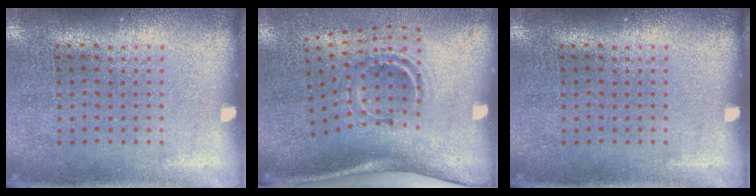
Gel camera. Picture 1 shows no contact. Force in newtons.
{"total": 2.2, "press": 1.2, "slide": 1.8}
{"total": 0.0}